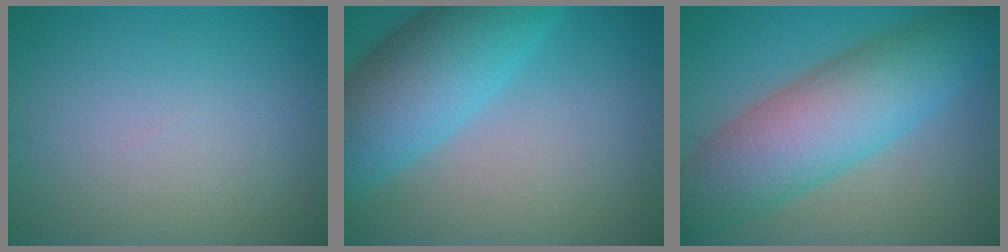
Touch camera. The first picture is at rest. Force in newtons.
{"total": 8.8, "press": 8.8, "slide": 0.3}
{"total": 9.9, "press": 9.9, "slide": 0.2}